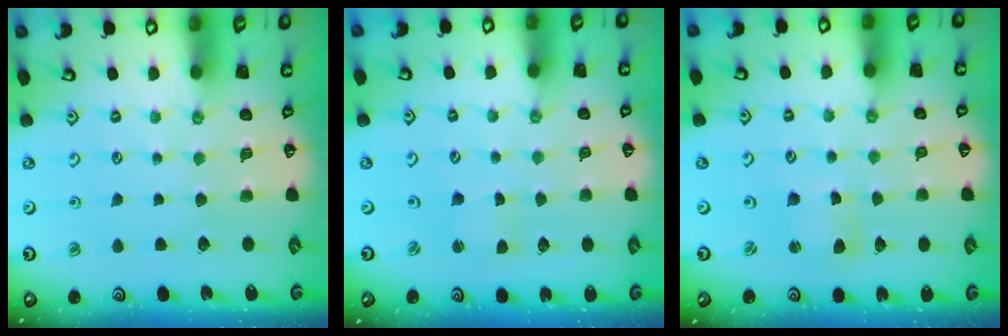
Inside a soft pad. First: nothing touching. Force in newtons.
{"total": 1.3, "press": 1.3, "slide": 0.3}
{"total": 3.0, "press": 2.9, "slide": 0.4}